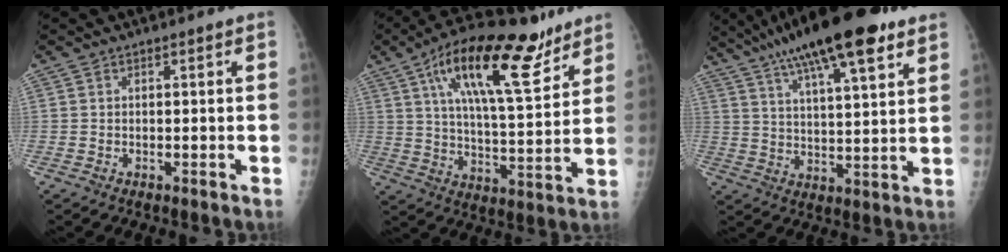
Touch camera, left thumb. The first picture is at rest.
{"total": 20.4, "force": [12.2, 6.7, 14.9], "torque": [-0.217, -0.042, 0.204]}
{"total": 20.4, "force": [12.8, 5.0, 15.1], "torque": [-0.242, -0.022, 0.207]}